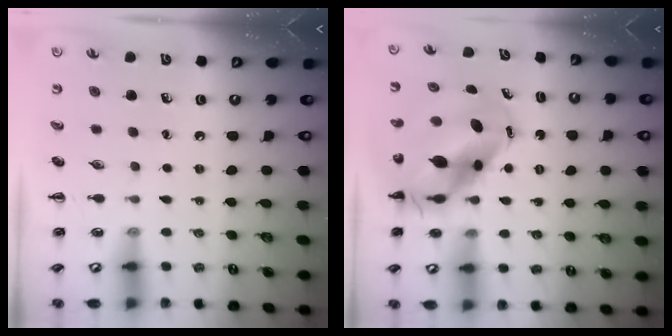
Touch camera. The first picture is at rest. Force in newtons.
{"total": 10.0, "press": 9.7, "slide": 2.6}